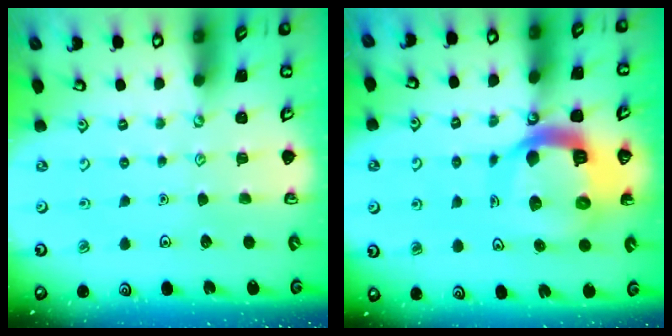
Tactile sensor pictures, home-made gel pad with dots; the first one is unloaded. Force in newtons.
{"total": 15.7, "press": 15.6, "slide": 1.7}